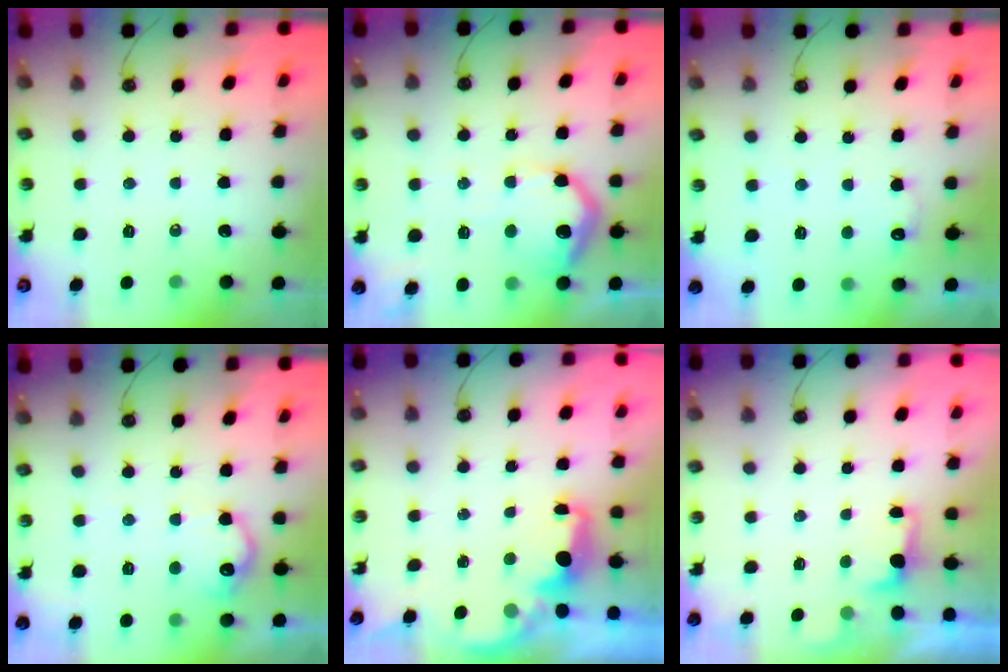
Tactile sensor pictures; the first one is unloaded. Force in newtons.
{"total": 16.0, "press": 16.0, "slide": 1.1}
{"total": 5.3, "press": 5.3, "slide": 0.5}
{"total": 11.2, "press": 11.2, "slide": 0.4}
{"total": 2.2, "press": 2.1, "slide": 0.7}
{"total": 0.9, "press": 0.6, "slide": 0.8}